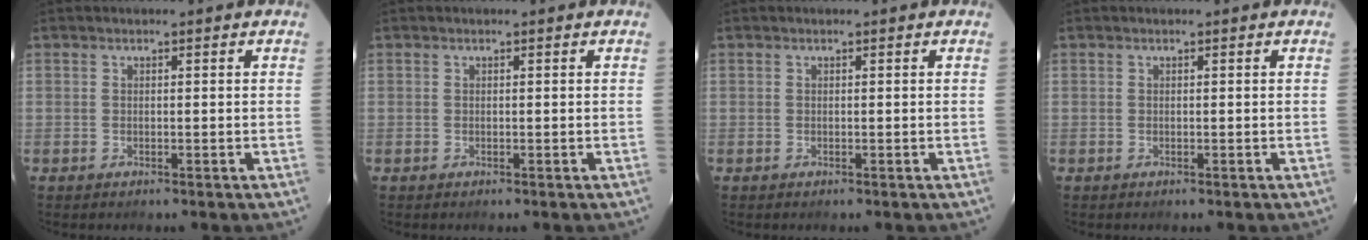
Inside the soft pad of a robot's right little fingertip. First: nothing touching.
{"total": 0.0}
{"total": 0.0}
{"total": 0.0}